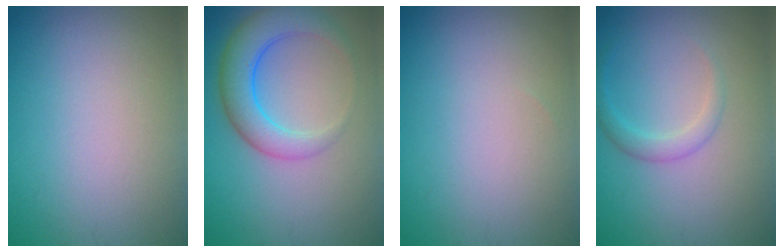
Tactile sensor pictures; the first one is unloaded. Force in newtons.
{"total": 5.1, "press": 5.1, "slide": 0.2}
{"total": 0.0}
{"total": 1.8, "press": 1.8, "slide": 0.1}